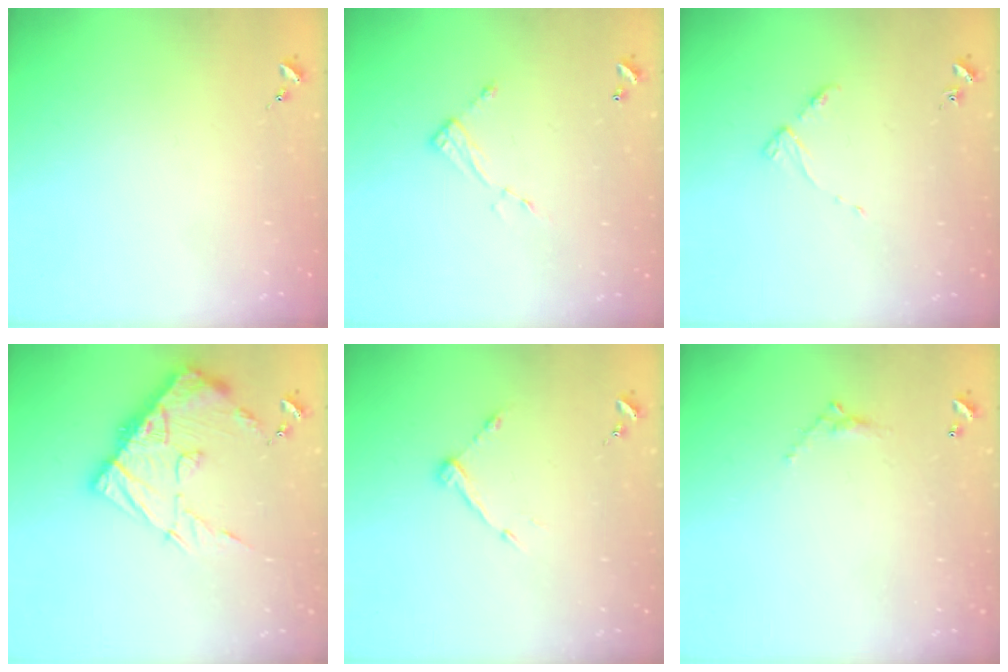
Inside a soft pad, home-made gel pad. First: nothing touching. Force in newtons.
{"total": 6.4, "press": 6.4, "slide": 0.3}
{"total": 3.8, "press": 3.8, "slide": 0.5}
{"total": 18.5, "press": 18.5, "slide": 1.8}
{"total": 6.9, "press": 6.9, "slide": 0.3}
{"total": 4.6, "press": 4.6, "slide": 0.3}